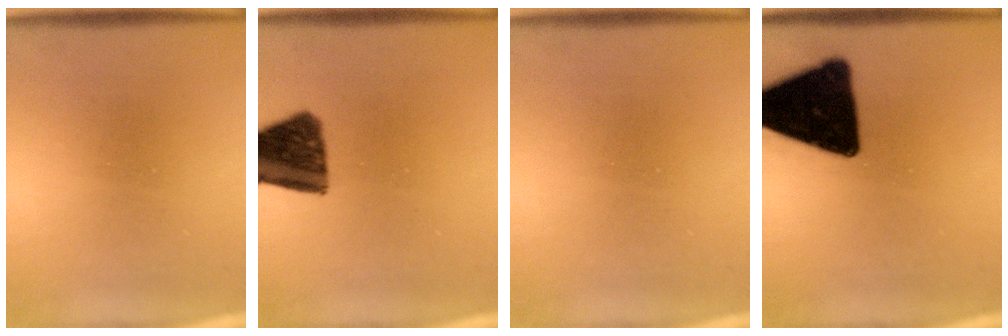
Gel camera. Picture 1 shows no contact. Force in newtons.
{"total": 11.8}
{"total": 0.0}
{"total": 18.1}